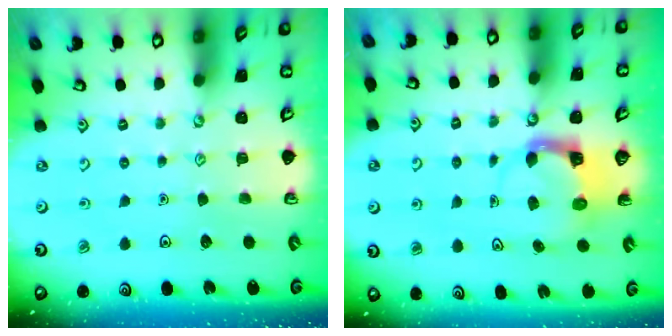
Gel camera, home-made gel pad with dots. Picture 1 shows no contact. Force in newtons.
{"total": 3.8, "press": 3.8, "slide": 0.3}